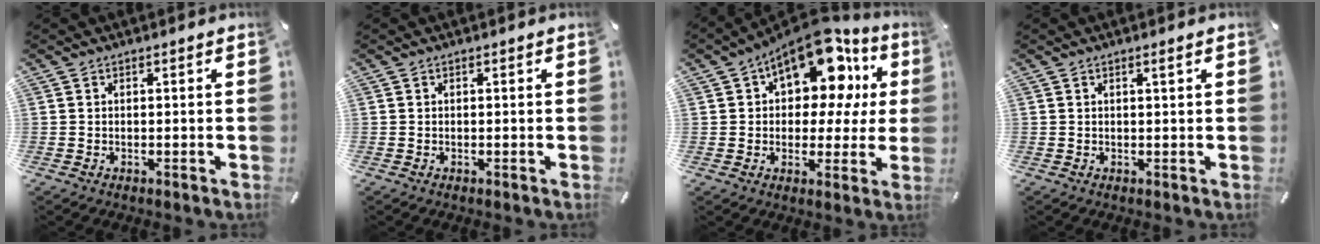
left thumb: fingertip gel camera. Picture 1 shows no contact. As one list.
[{"total": 0.0}, {"total": 17.7, "force": [9.4, 9.5, 11.6], "torque": [-0.170, -0.064, 0.162]}, {"total": 1.0, "force": [0.5, 0.0, 0.9], "torque": [-0.017, 0.001, 0.008]}]